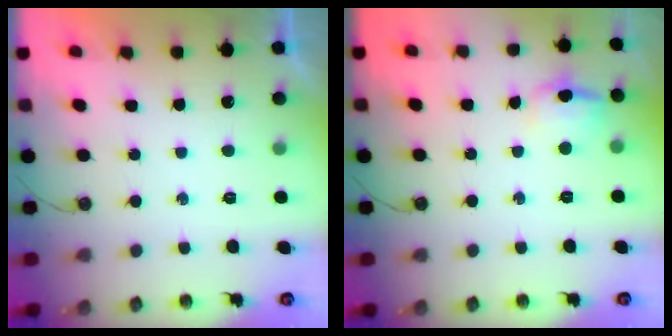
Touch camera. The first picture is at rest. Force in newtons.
{"total": 9.3, "press": 9.2, "slide": 1.4}